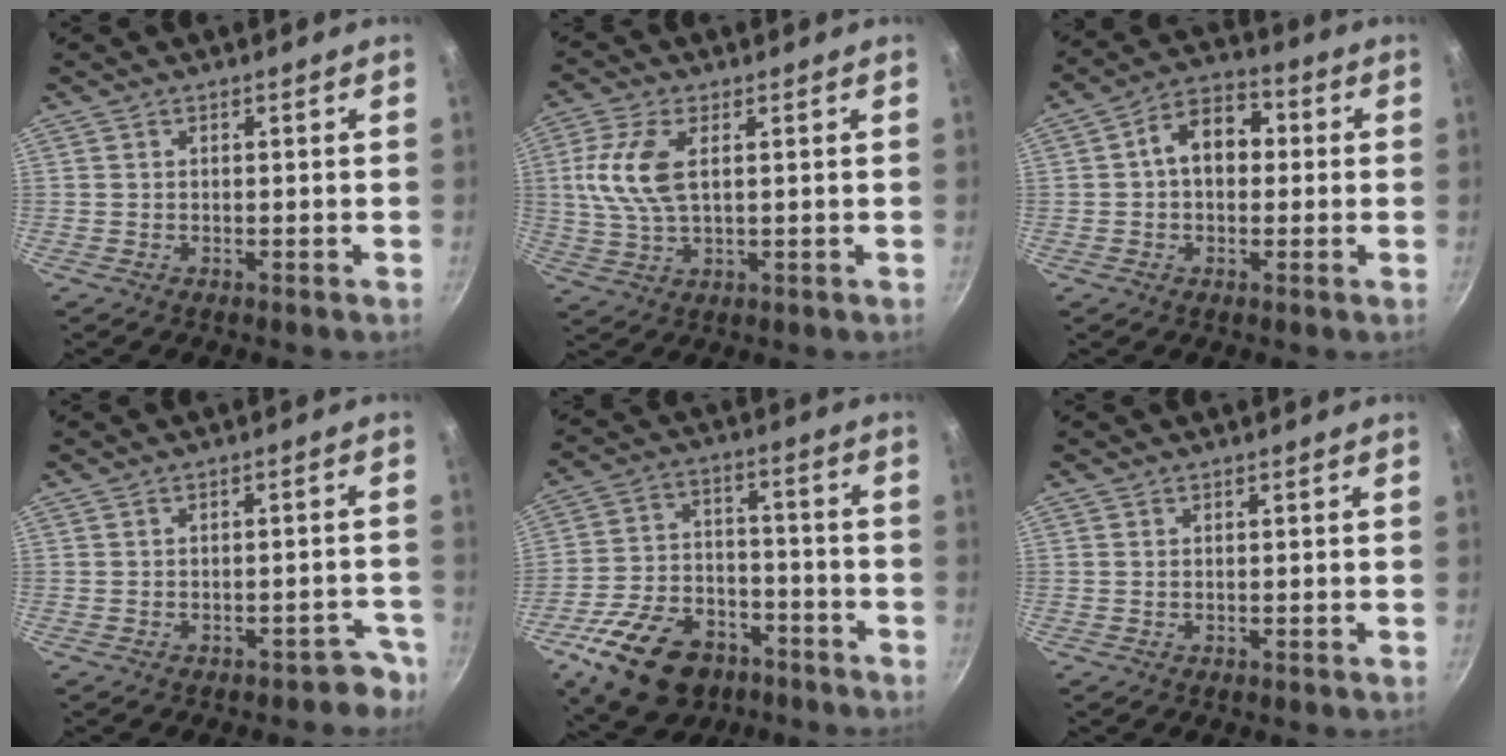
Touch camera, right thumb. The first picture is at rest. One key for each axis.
{"total": 9.5, "fx": 1.9, "fy": 4.7, "fz": 8.1, "tx": -0.168, "ty": 0.004, "tz": 0.036}
{"total": 9.8, "fx": 0.9, "fy": 6.9, "fz": 6.9, "tx": -0.069, "ty": 0.028, "tz": -0.001}
{"total": 4.2, "fx": -3.0, "fy": 2.5, "fz": 1.6, "tx": 0.021, "ty": 0.047, "tz": -0.017}
{"total": 19.1, "fx": -10.9, "fy": 11.8, "fz": 10.4, "tx": -0.161, "ty": 0.056, "tz": -0.174}
{"total": 0.0}